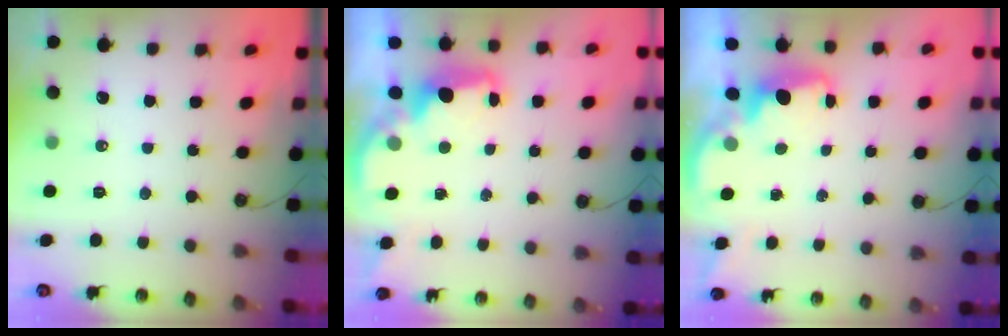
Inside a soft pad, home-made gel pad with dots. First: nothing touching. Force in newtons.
{"total": 2.5, "press": 2.4, "slide": 0.7}
{"total": 1.8, "press": 1.7, "slide": 0.7}